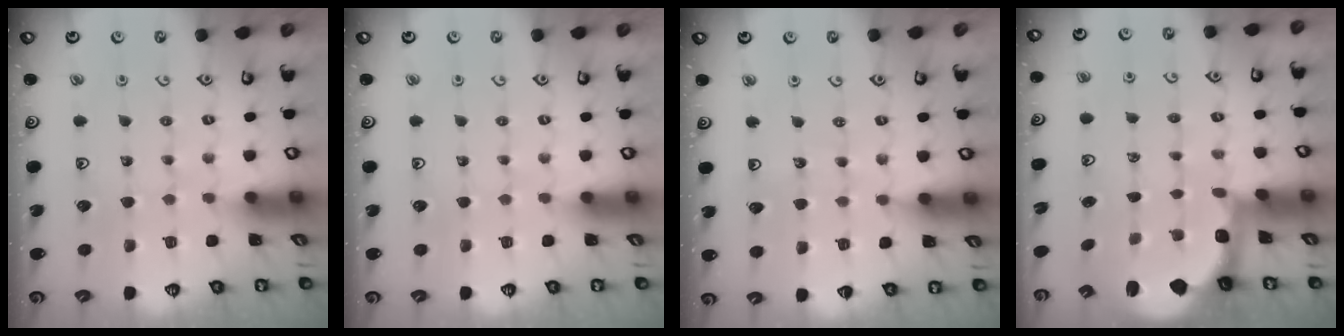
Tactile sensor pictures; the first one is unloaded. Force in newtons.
{"total": 0.0}
{"total": 2.5, "press": 2.5, "slide": 0.2}
{"total": 2.2, "press": 1.5, "slide": 1.6}